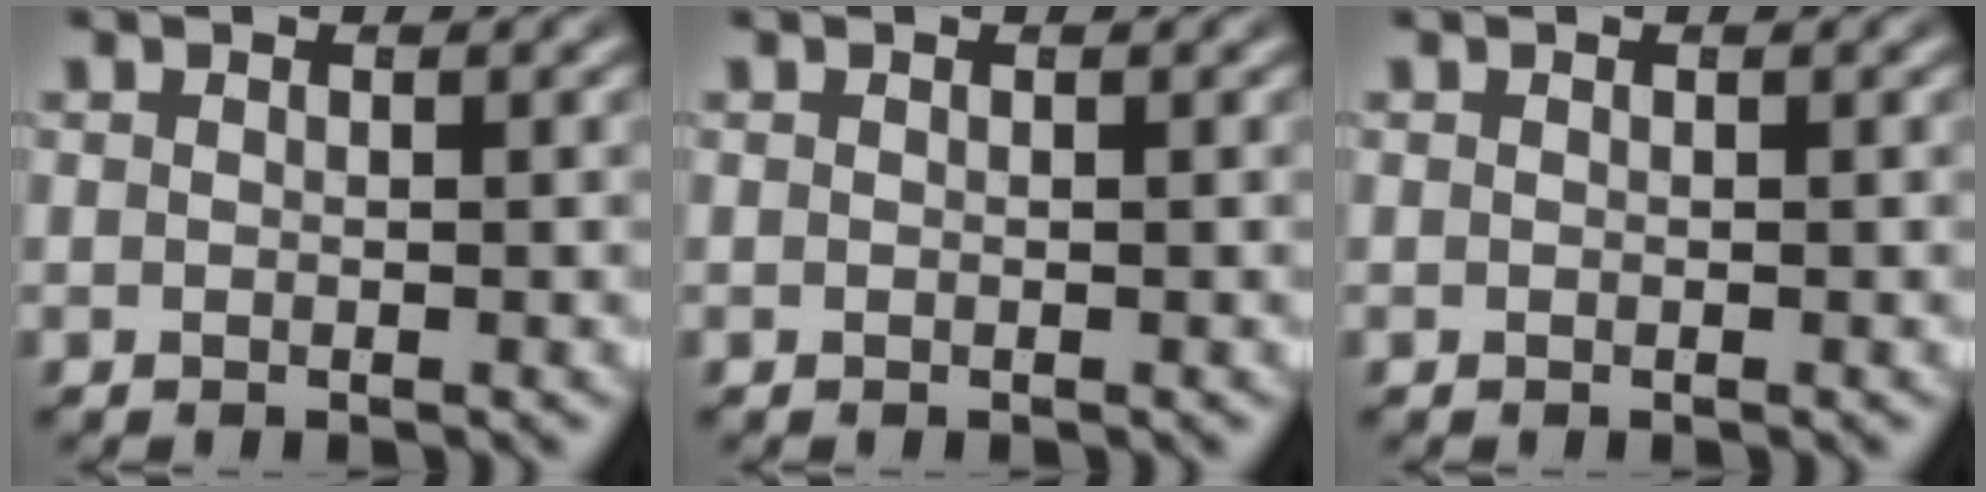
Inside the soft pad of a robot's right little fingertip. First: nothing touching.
{"total": 0.0}
{"total": 0.0}